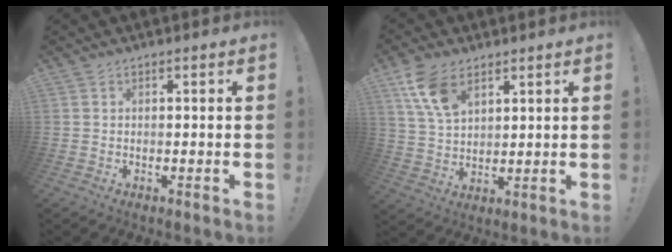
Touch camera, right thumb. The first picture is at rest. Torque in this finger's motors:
{"motor_torque": [-0.71, 1.03, 0.94, 0.47, 0.30]}